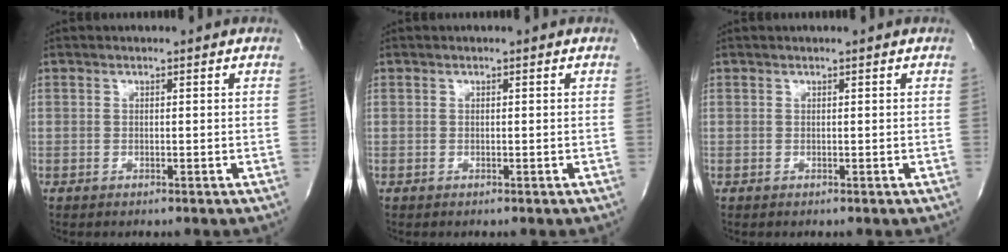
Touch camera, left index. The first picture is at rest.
{"total": 0.0}
{"total": 0.0}